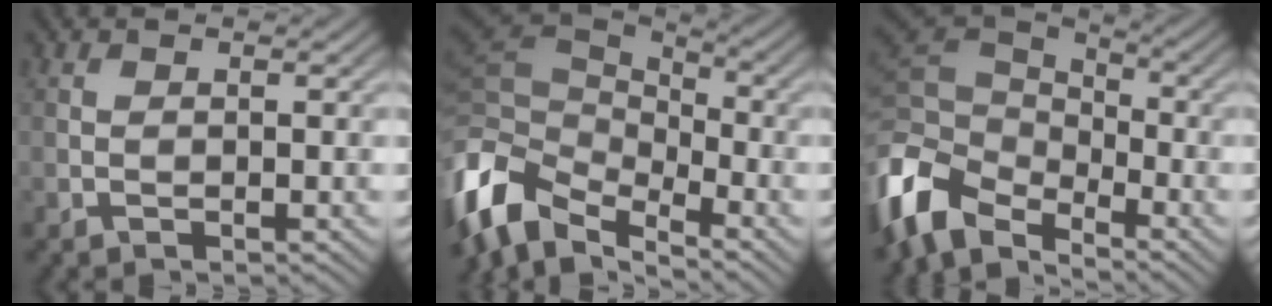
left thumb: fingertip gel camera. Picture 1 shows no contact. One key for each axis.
{"total": 12.8, "fx": -6.6, "fy": 7.6, "fz": 8.0, "tx": -0.210, "ty": -0.011, "tz": -0.123}
{"total": 10.3, "fx": -5.7, "fy": 6.2, "fz": 6.0, "tx": -0.154, "ty": -0.007, "tz": -0.120}